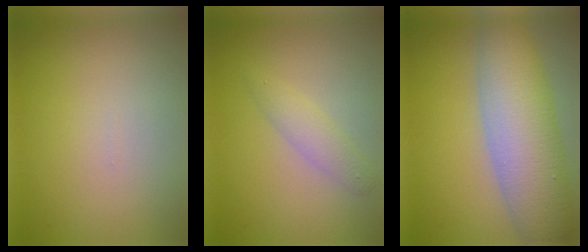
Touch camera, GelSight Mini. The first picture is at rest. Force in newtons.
{"total": 1.9, "press": 1.9, "slide": 0.0}
{"total": 8.8, "press": 8.8, "slide": 0.4}